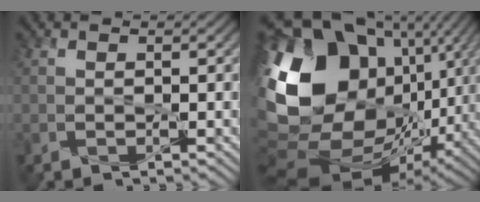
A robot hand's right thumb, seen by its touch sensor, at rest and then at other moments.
{"total": 21.5, "force": [2.6, 15.6, 14.5], "torque": [-0.327, -0.003, 0.074]}